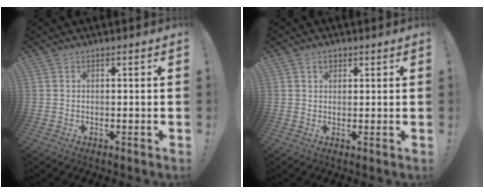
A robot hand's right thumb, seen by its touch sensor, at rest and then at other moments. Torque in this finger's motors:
{"motor_torque": [0.32, 0.71, 0.58, -0.01, -0.01]}